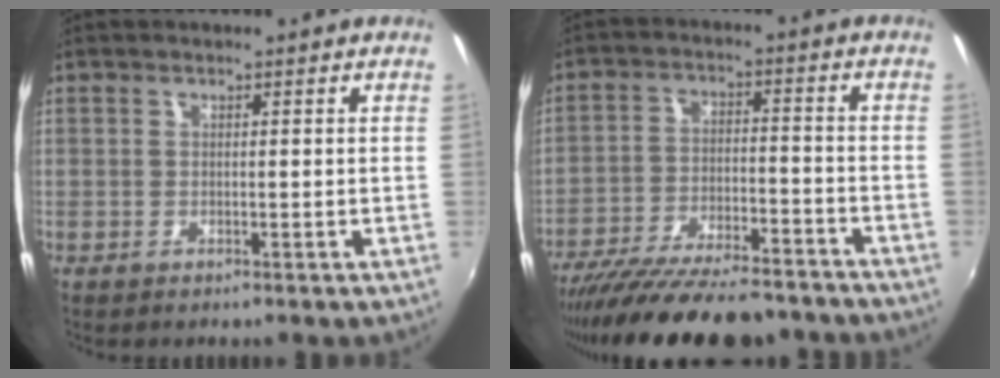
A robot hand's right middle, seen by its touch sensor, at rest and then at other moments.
{"total": 21.5, "force": [-18.6, 4.7, 9.8], "torque": [-0.186, -0.039, -0.278]}